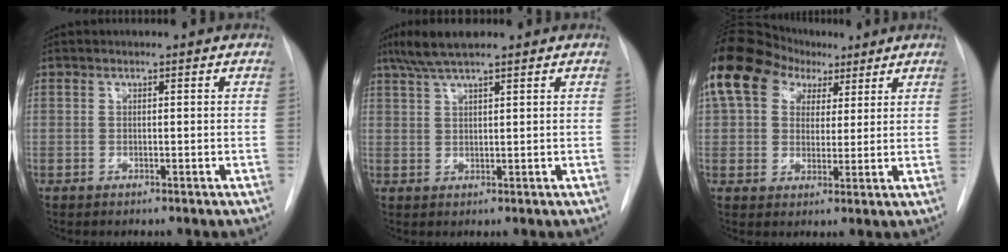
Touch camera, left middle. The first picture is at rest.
{"total": 5.5, "force": [4.3, 0.3, 3.5], "torque": [-0.074, 0.017, 0.082]}
{"total": 14.9, "force": [7.7, 10.3, 7.5], "torque": [-0.167, 0.067, 0.138]}